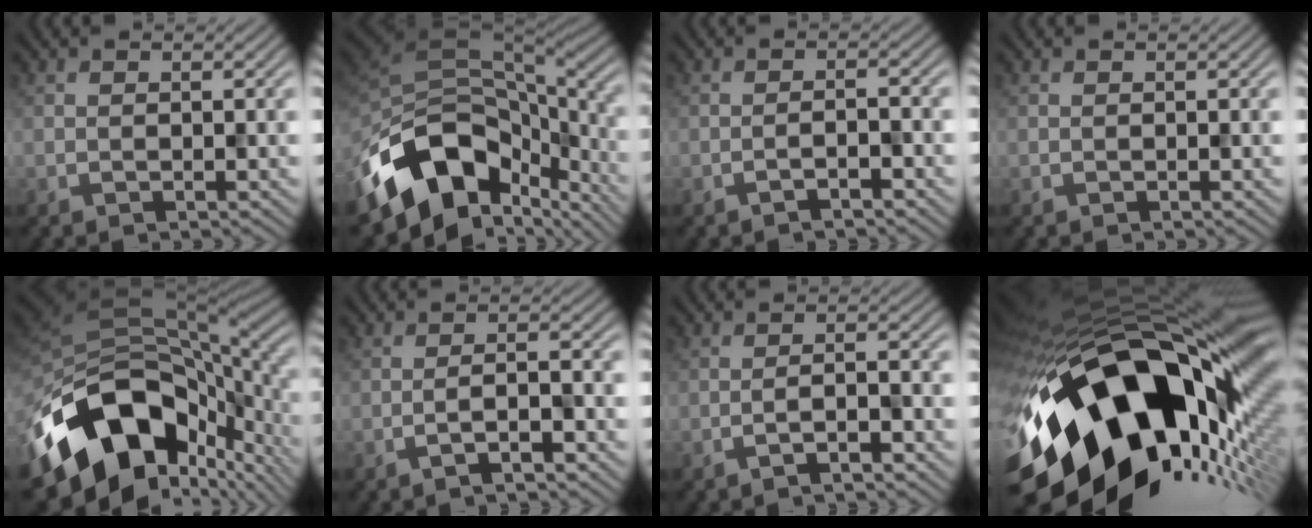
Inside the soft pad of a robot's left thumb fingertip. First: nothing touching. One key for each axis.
{"total": 16.1, "fx": -7.3, "fy": 10.1, "fz": 10.2, "tx": -0.237, "ty": -0.032, "tz": -0.115}
{"total": 1.7, "fx": -1.2, "fy": 0.0, "fz": 1.2, "tx": -0.021, "ty": 0.009, "tz": -0.028}
{"total": 0.0}
{"total": 17.6, "fx": -6.9, "fy": 11.2, "fz": 11.7, "tx": -0.256, "ty": -0.047, "tz": -0.093}
{"total": 2.7, "fx": -1.5, "fy": 0.1, "fz": 2.2, "tx": -0.035, "ty": 0.013, "tz": -0.040}
{"total": 2.3, "fx": -1.4, "fy": 0.1, "fz": 1.9, "tx": -0.030, "ty": 0.011, "tz": -0.036}
{"total": 21.8, "fx": -5.4, "fy": 13.5, "fz": 16.3, "tx": -0.319, "ty": -0.060, "tz": -0.078}